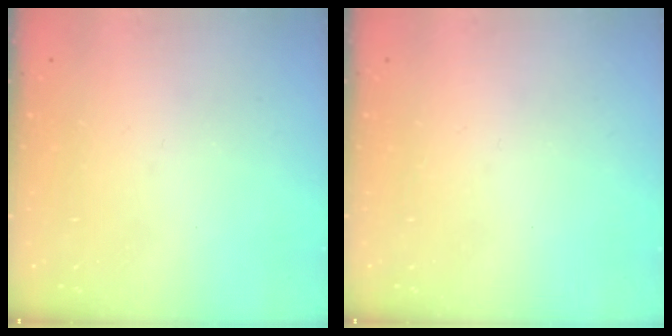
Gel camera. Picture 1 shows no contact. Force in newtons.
{"total": 0.0}